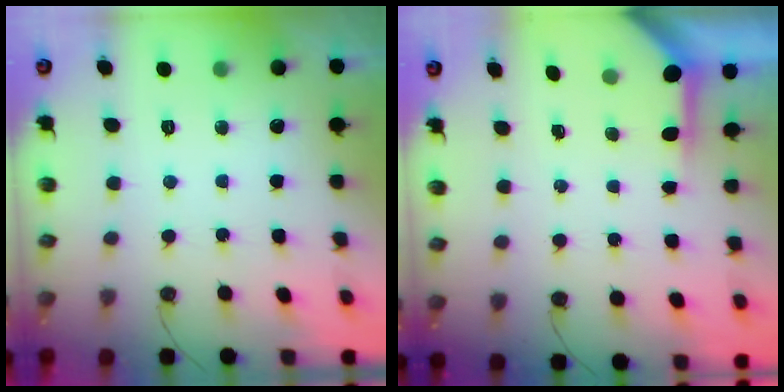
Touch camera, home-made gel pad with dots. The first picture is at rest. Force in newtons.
{"total": 4.0, "press": 4.0, "slide": 0.4}